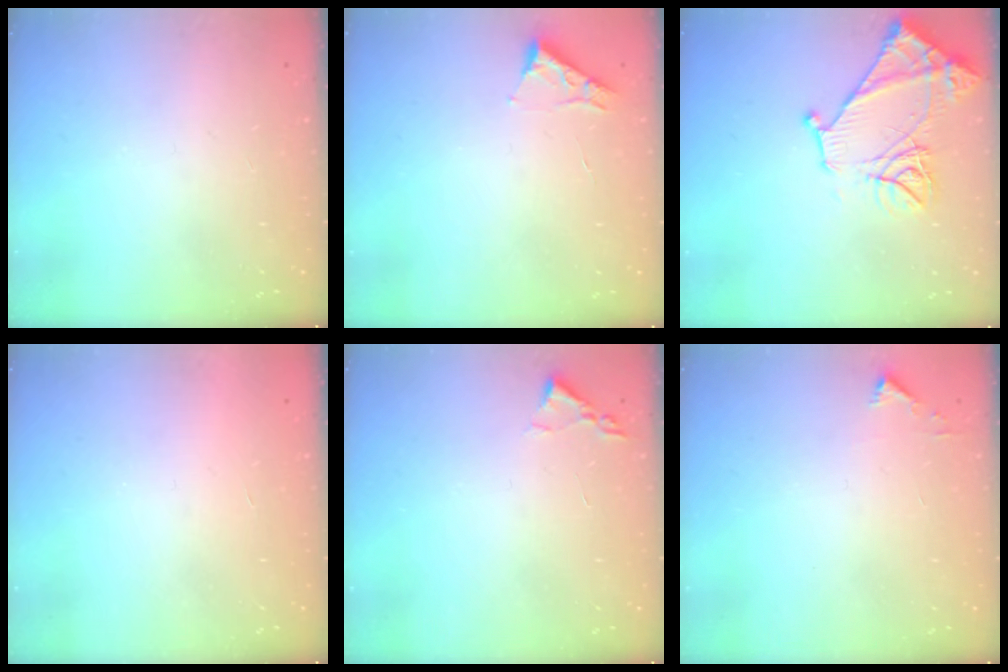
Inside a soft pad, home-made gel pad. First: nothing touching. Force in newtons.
{"total": 3.3, "press": 3.3, "slide": 0.5}
{"total": 13.5, "press": 13.4, "slide": 1.3}
{"total": 1.7, "press": 1.7, "slide": 0.1}
{"total": 1.8, "press": 1.8, "slide": 0.3}
{"total": 2.3, "press": 2.3, "slide": 0.2}